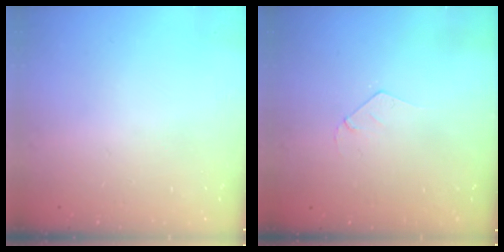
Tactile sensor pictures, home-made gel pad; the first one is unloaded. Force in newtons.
{"total": 3.4, "press": 3.4, "slide": 0.3}